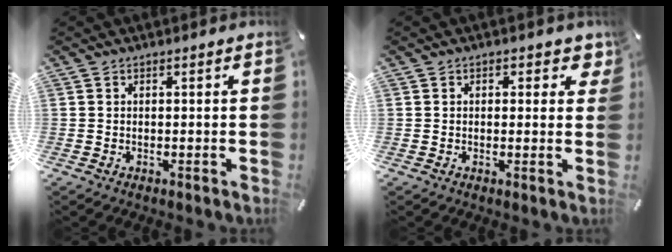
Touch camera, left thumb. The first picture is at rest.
{"total": 2.6, "force": [0.8, 1.7, 1.8], "torque": [-0.005, -0.004, 0.005]}